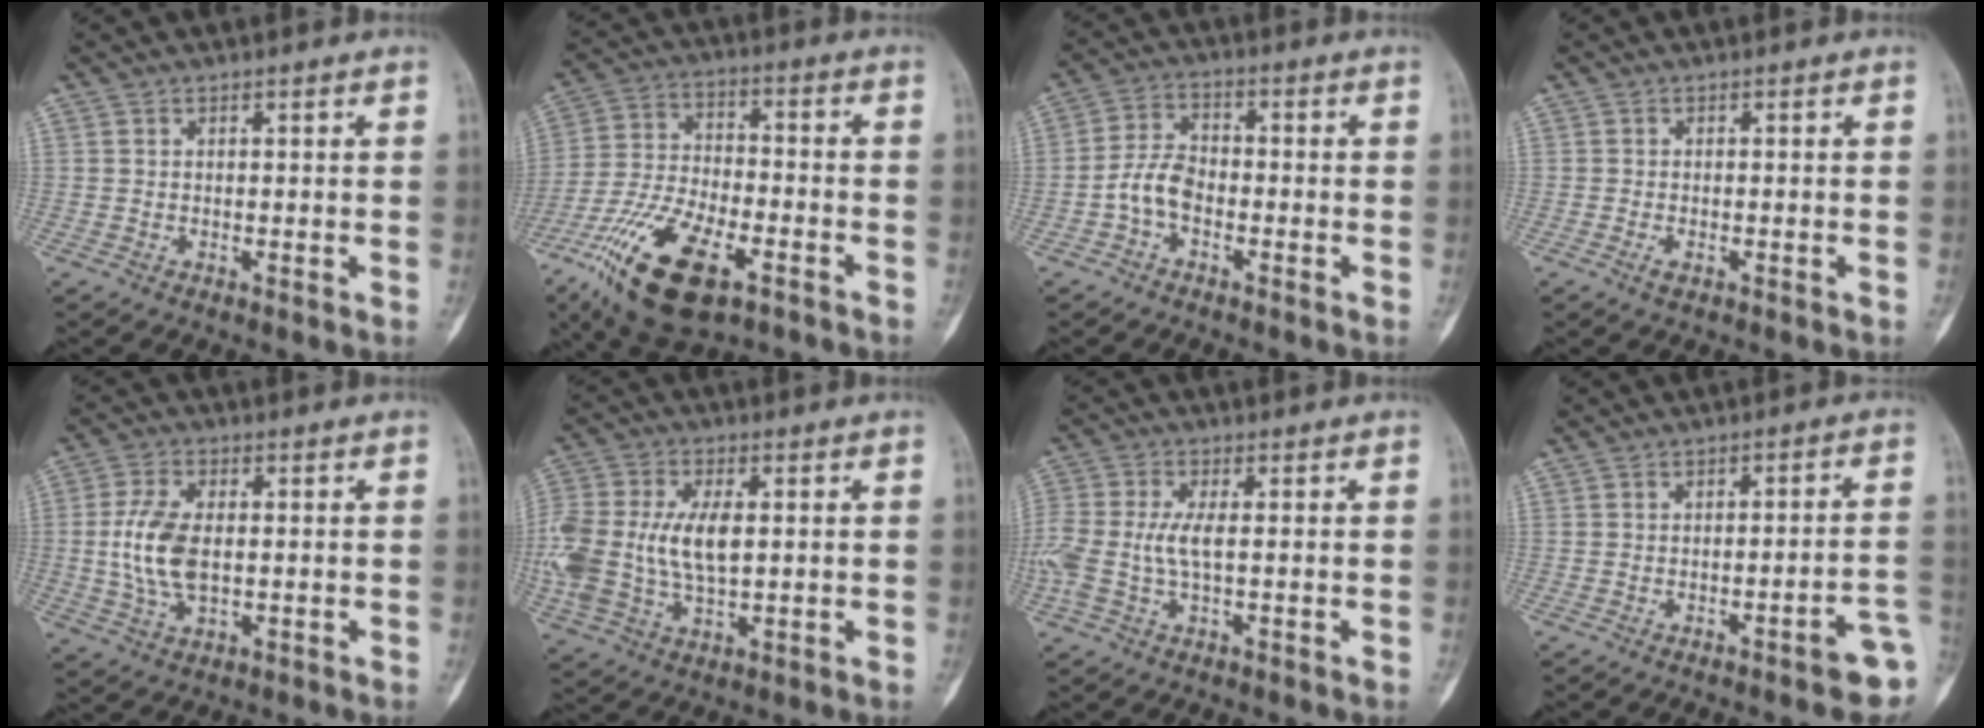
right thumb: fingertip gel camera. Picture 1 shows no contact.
{"total": 19.3, "force": [-9.8, 8.4, 14.3], "torque": [-0.277, 0.032, -0.171]}
{"total": 5.9, "force": [-2.2, 3.6, 4.1], "torque": [-0.074, 0.025, -0.051]}
{"total": 1.4, "force": [-0.7, 0.6, 1.1], "torque": [-0.023, 0.002, -0.014]}
{"total": 9.8, "force": [0.0, 5.3, 8.2], "torque": [-0.172, -0.004, 0.003]}
{"total": 17.3, "force": [0.8, 9.9, 14.1], "torque": [-0.340, 0.000, 0.021]}
{"total": 8.1, "force": [-0.3, 3.6, 7.2], "torque": [-0.195, 0.009, -0.004]}
{"total": 6.5, "force": [-3.2, 1.2, 5.5], "torque": [-0.056, 0.027, -0.036]}